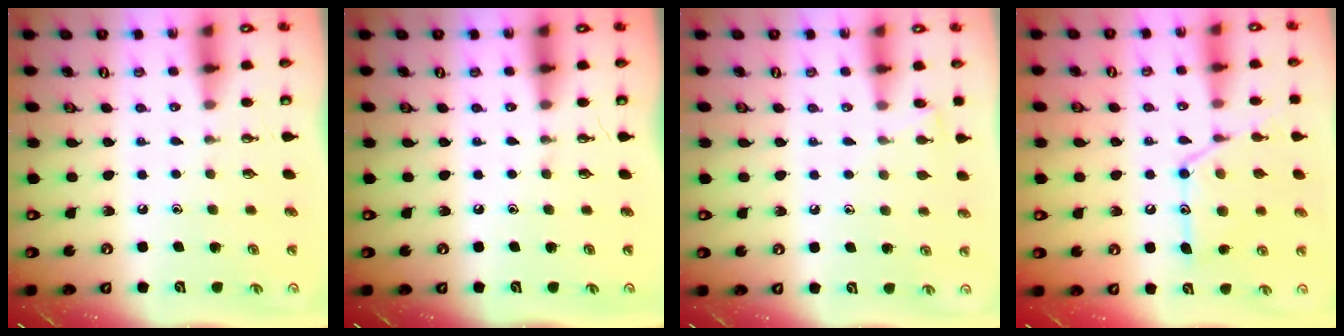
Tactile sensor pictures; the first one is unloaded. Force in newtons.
{"total": 0.0}
{"total": 5.9, "press": 5.9, "slide": 0.5}
{"total": 13.6, "press": 13.6, "slide": 1.2}